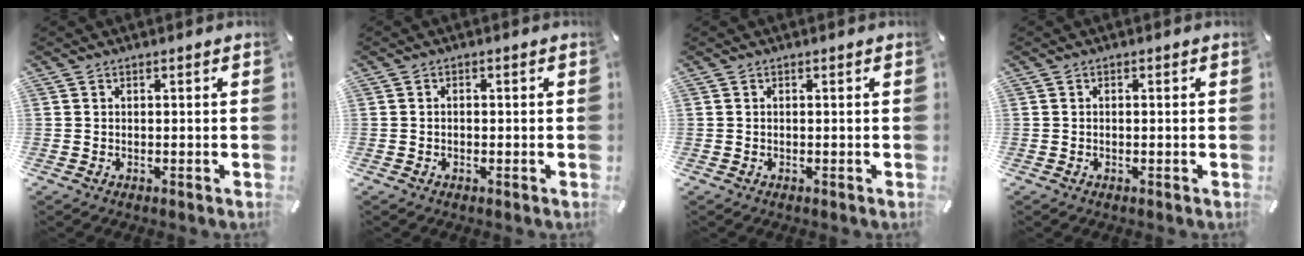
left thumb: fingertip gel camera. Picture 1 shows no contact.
{"total": 0.9, "force": [-0.3, 0.5, 0.6], "torque": [-0.012, 0.001, -0.007]}
{"total": 0.0}
{"total": 0.6, "force": [-0.2, 0.2, 0.5], "torque": [-0.009, -0.003, -0.003]}